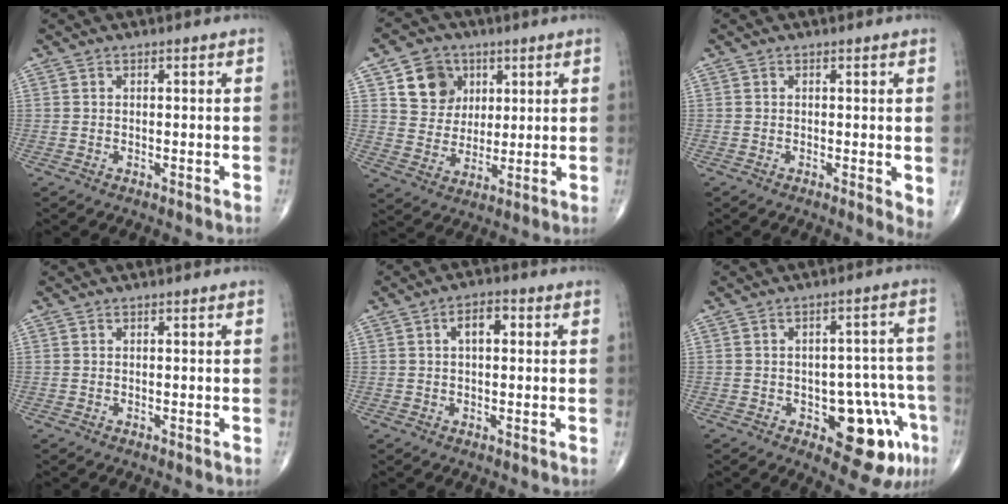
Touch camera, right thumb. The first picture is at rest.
{"total": 10.0, "force": [4.0, 8.4, 3.5], "torque": [-0.024, -0.014, 0.073]}
{"total": 2.7, "force": [0.0, 0.9, 2.6], "torque": [-0.035, -0.009, -0.004]}
{"total": 0.0}
{"total": 4.5, "force": [1.0, 2.3, 3.7], "torque": [-0.054, 0.012, 0.013]}
{"total": 13.4, "force": [-5.5, 6.5, 10.3], "torque": [-0.082, 0.034, -0.061]}